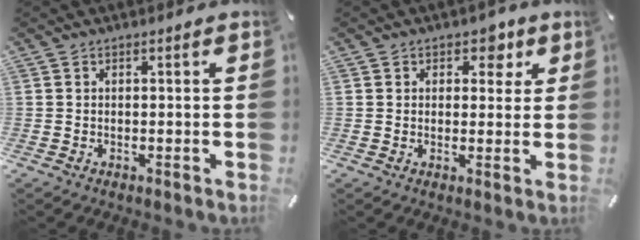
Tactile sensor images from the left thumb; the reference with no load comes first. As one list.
[{"total": 5.1, "force": [2.4, 3.8, 2.4], "torque": [-0.009, -0.006, 0.033]}]